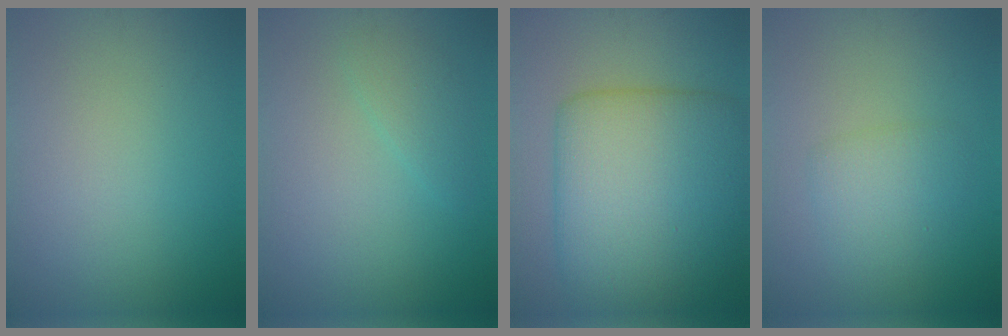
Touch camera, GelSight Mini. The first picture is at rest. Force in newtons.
{"total": 1.5, "press": 1.5, "slide": 0.1}
{"total": 11.1, "press": 11.1, "slide": 0.1}
{"total": 2.4, "press": 2.4, "slide": 0.1}